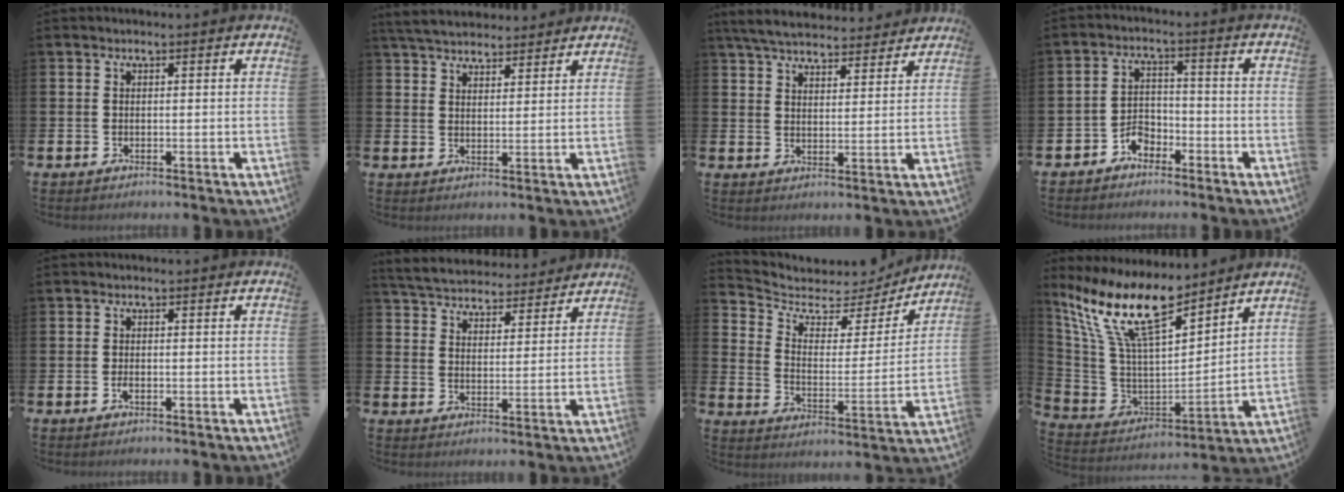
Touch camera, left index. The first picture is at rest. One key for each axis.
{"total": 5.1, "fx": 4.9, "fy": 1.3, "fz": 0.7, "tx": -0.037, "ty": -0.015, "tz": 0.092}
{"total": 6.0, "fx": 5.8, "fy": 1.1, "fz": 1.2, "tx": -0.042, "ty": -0.030, "tz": 0.105}
{"total": 3.5, "fx": -2.8, "fy": 1.9, "fz": 0.8, "tx": -0.022, "ty": 0.008, "tz": -0.059}
{"total": 1.0, "fx": -0.3, "fy": 0.5, "fz": 0.9, "tx": -0.011, "ty": -0.002, "tz": -0.008}
{"total": 5.5, "fx": 5.4, "fy": 1.2, "fz": 0.3, "tx": -0.037, "ty": -0.033, "tz": 0.095}
{"total": 5.6, "fx": 4.9, "fy": 2.6, "fz": 1.1, "tx": -0.054, "ty": -0.043, "tz": 0.076}
{"total": 14.2, "fx": 11.2, "fy": 4.0, "fz": 7.8, "tx": -0.198, "ty": -0.057, "tz": 0.202}